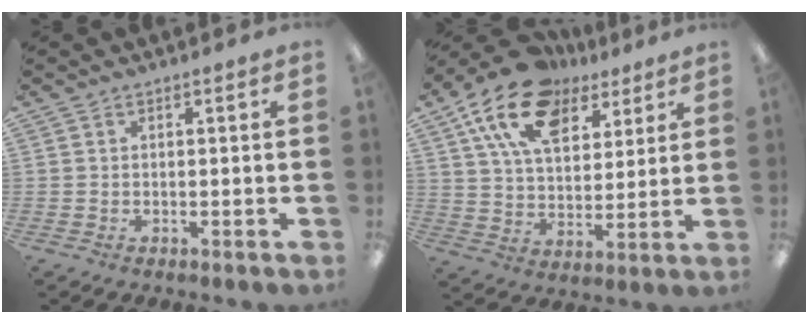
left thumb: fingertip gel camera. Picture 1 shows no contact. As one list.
[{"total": 17.6, "force": [10.5, 10.4, 9.6], "torque": [-0.176, -0.041, 0.192]}]